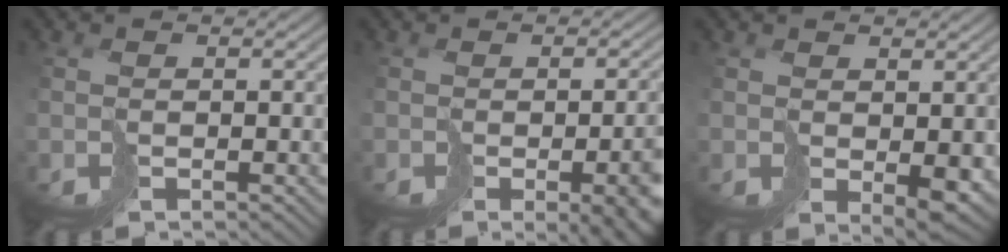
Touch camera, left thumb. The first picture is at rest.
{"total": 10.7, "force": [-4.0, 4.3, 9.0], "torque": [-0.087, -0.024, -0.028]}
{"total": 3.5, "force": [0.0, 2.2, 2.8], "torque": [-0.052, -0.018, 0.011]}